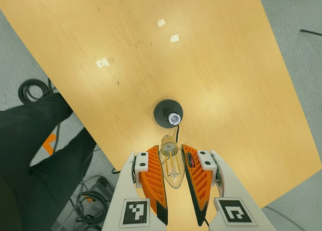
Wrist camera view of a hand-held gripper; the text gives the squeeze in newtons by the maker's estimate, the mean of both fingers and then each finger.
{"total": 15.6, "left": 17.3, "right": 13.9}